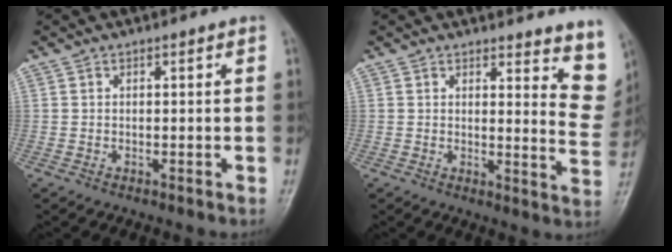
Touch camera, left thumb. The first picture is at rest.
{"total": 10.2, "force": [8.3, 3.9, 4.5], "torque": [-0.006, -0.059, 0.072]}